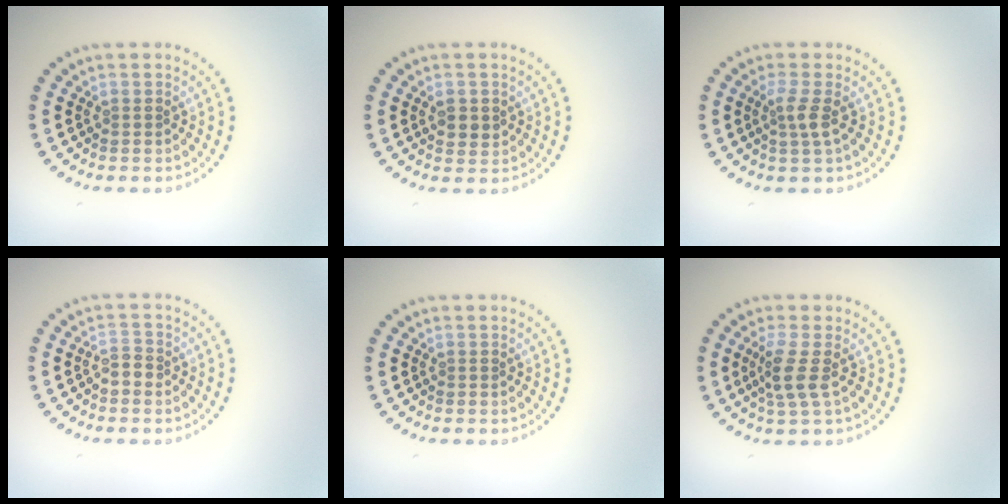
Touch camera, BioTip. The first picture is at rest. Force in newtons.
{"total": 1.7, "press": 1.7, "slide": 0.3}
{"total": 1.9, "press": 1.4, "slide": 1.3}
{"total": 1.2, "press": 1.1, "slide": 0.5}
{"total": 0.0}
{"total": 2.7, "press": 2.1, "slide": 1.6}